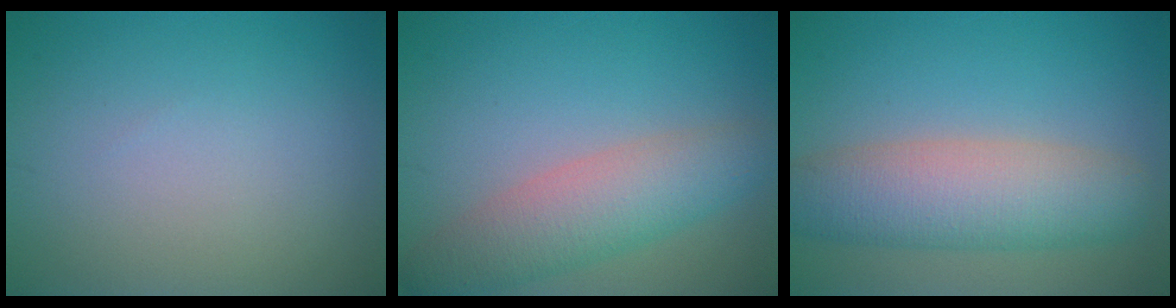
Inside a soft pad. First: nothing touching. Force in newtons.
{"total": 5.4, "press": 5.4, "slide": 0.4}
{"total": 7.1, "press": 7.1, "slide": 0.5}